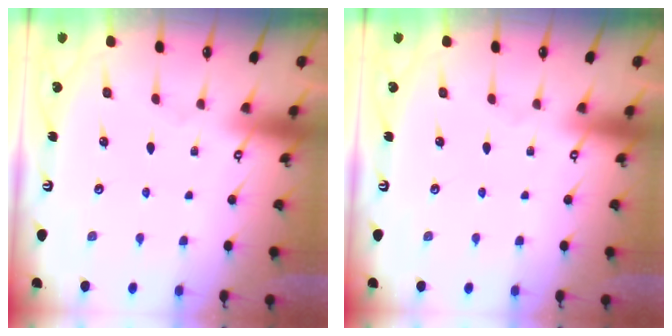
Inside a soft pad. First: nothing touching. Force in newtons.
{"total": 0.0}